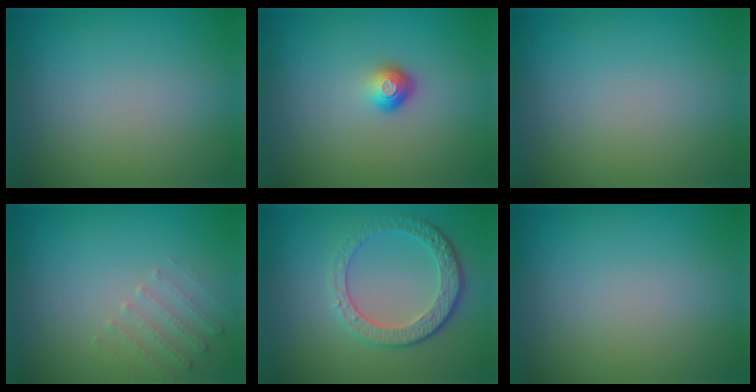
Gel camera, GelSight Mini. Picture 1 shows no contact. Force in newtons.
{"total": 1.8, "press": 1.1, "slide": 1.4}
{"total": 0.0}
{"total": 1.6, "press": 1.6, "slide": 0.4}
{"total": 4.6, "press": 3.4, "slide": 3.1}
{"total": 0.0}